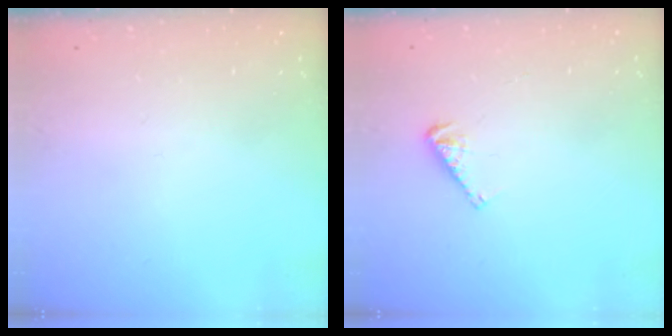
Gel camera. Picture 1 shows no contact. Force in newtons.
{"total": 4.6, "press": 4.6, "slide": 0.6}